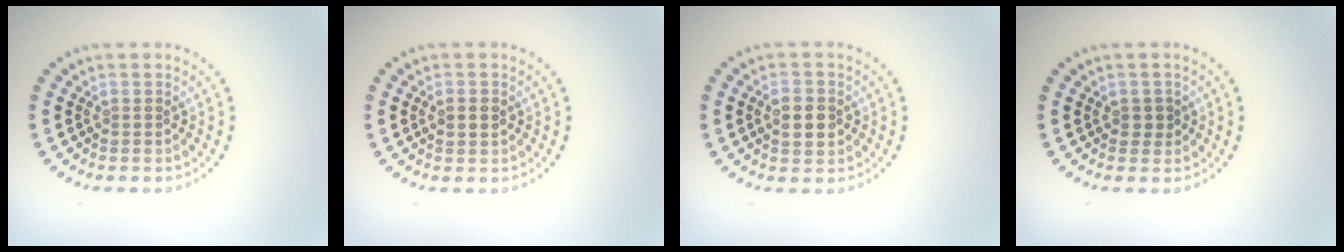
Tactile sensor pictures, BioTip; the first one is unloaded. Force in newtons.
{"total": 1.2, "press": 1.2, "slide": 0.0}
{"total": 2.9, "press": 2.9, "slide": 0.1}
{"total": 1.2, "press": 1.1, "slide": 0.3}